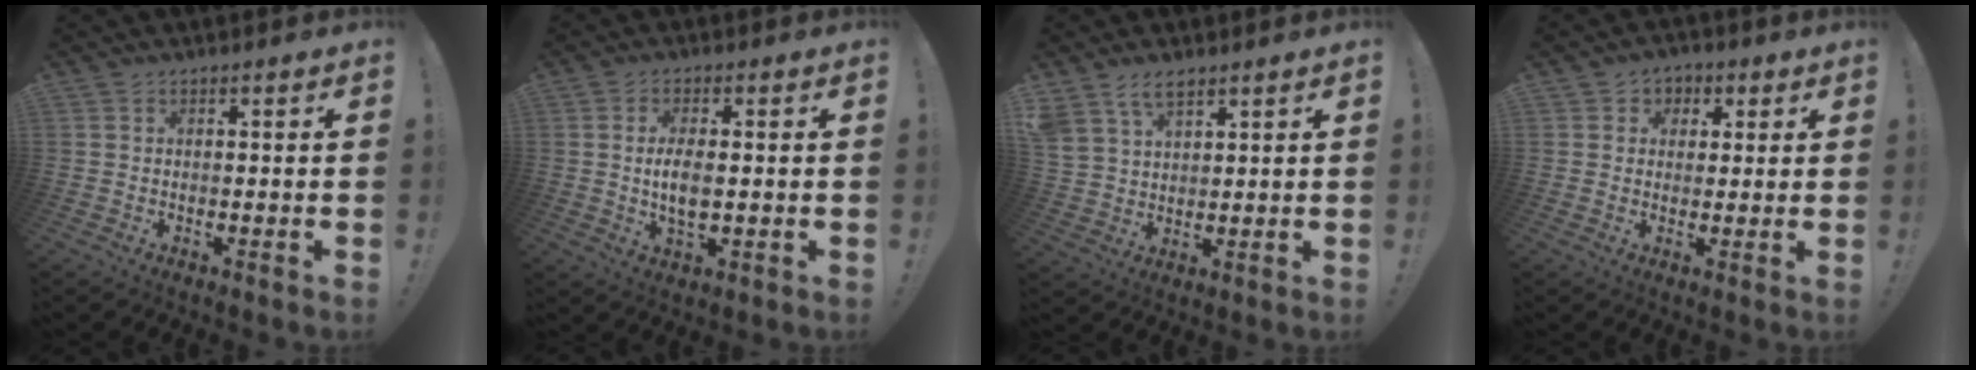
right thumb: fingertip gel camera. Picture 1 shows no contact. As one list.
[{"total": 6.6, "force": [-0.1, 2.9, 5.9], "torque": [-0.106, -0.009, -0.007]}, {"total": 7.4, "force": [5.1, 4.0, 3.4], "torque": [-0.069, -0.014, 0.101]}, {"total": 4.3, "force": [0.4, 4.2, 1.2], "torque": [-0.001, 0.000, 0.004]}]